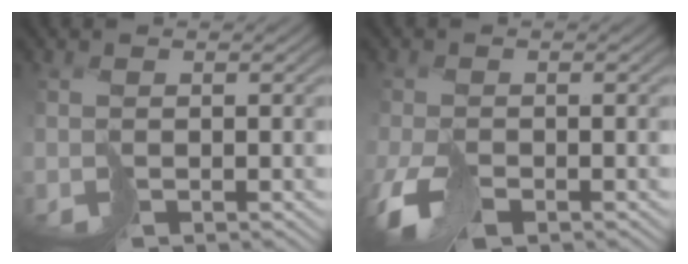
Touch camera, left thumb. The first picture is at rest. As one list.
[{"total": 4.5, "force": [-2.4, 2.3, 3.0], "torque": [-0.060, -0.002, -0.047]}]